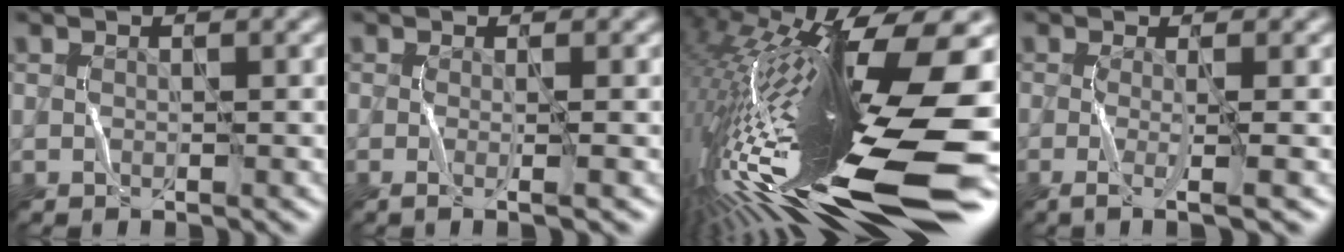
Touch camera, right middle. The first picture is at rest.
{"total": 1.8, "force": [-0.2, 0.6, 1.7], "torque": [-0.019, 0.002, -0.012]}
{"total": 19.9, "force": [-4.3, 4.6, 18.9], "torque": [-0.356, 0.009, -0.080]}
{"total": 2.8, "force": [-0.5, 0.6, 2.7], "torque": [-0.044, -0.002, -0.015]}